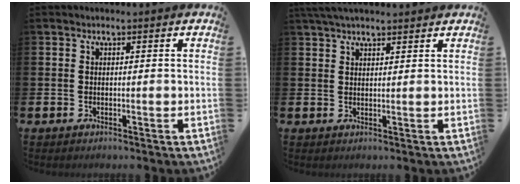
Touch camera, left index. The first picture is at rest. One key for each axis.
{"total": 3.3, "fx": 2.9, "fy": 0.6, "fz": 1.3, "tx": -0.027, "ty": -0.003, "tz": 0.054}